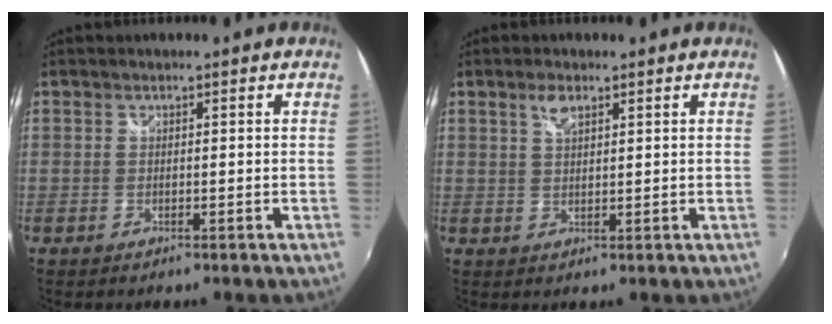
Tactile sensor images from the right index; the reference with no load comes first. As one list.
[{"total": 2.8, "force": [1.6, 1.2, 1.9], "torque": [-0.034, 0.004, 0.029]}]